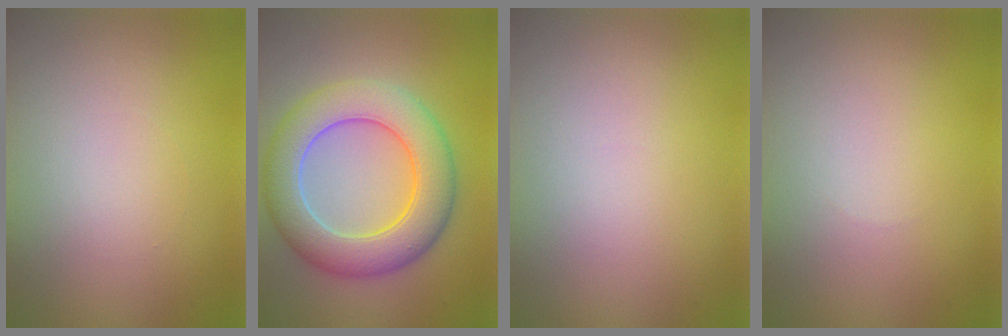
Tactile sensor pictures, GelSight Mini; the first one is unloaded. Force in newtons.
{"total": 8.1, "press": 8.1, "slide": 0.4}
{"total": 0.0}
{"total": 0.0}